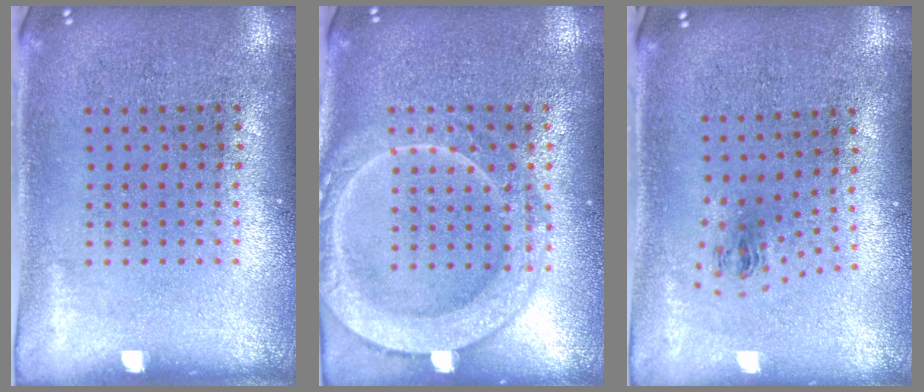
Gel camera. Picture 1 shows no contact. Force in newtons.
{"total": 3.8, "press": 3.8, "slide": 0.5}
{"total": 1.0, "press": 0.4, "slide": 0.9}